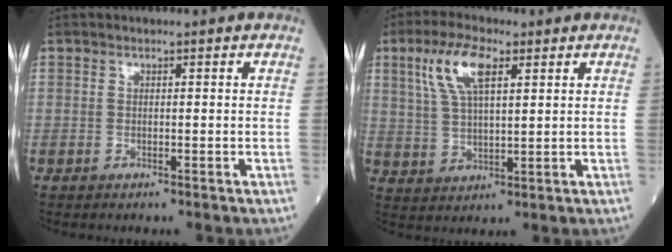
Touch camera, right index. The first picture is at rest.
{"total": 8.5, "force": [4.0, 2.6, 7.0], "torque": [-0.151, 0.014, 0.080]}